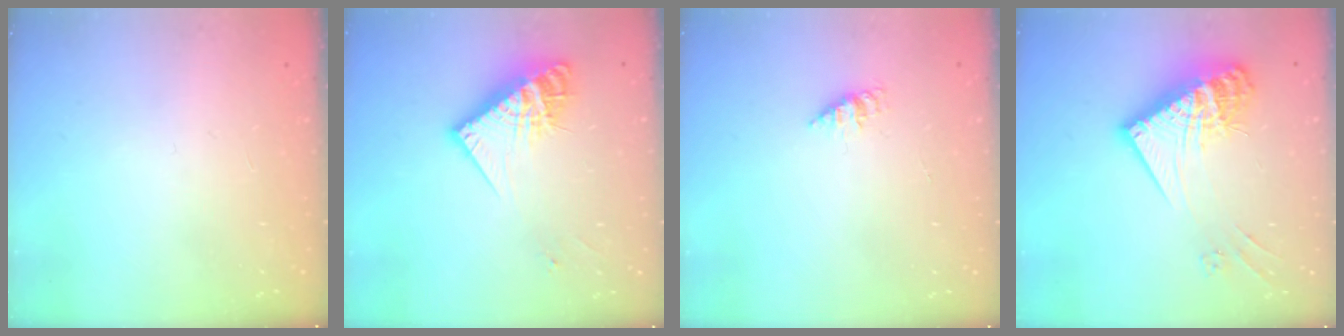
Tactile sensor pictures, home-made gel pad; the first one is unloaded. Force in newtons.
{"total": 15.3, "press": 15.2, "slide": 1.1}
{"total": 1.1, "press": 1.1, "slide": 0.2}
{"total": 19.1, "press": 19.0, "slide": 2.3}